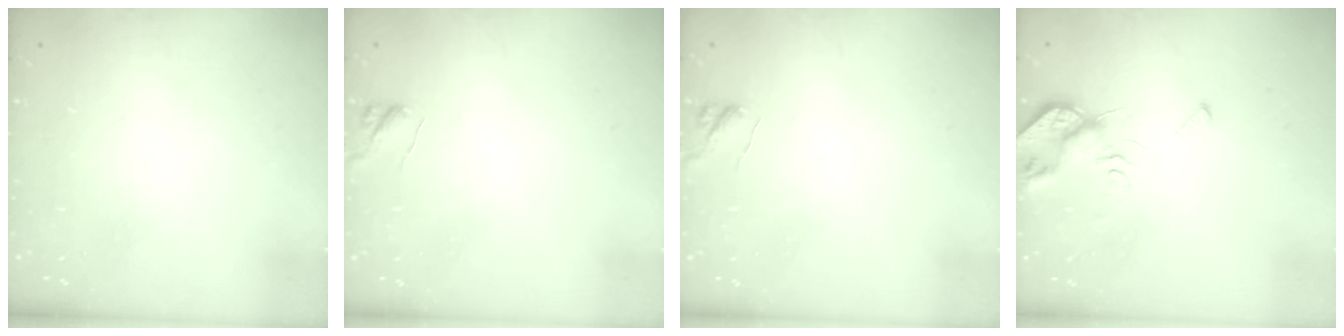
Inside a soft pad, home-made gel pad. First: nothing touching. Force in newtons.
{"total": 3.3, "press": 3.3, "slide": 0.4}
{"total": 3.3, "press": 3.3, "slide": 0.4}
{"total": 6.7, "press": 6.6, "slide": 1.1}